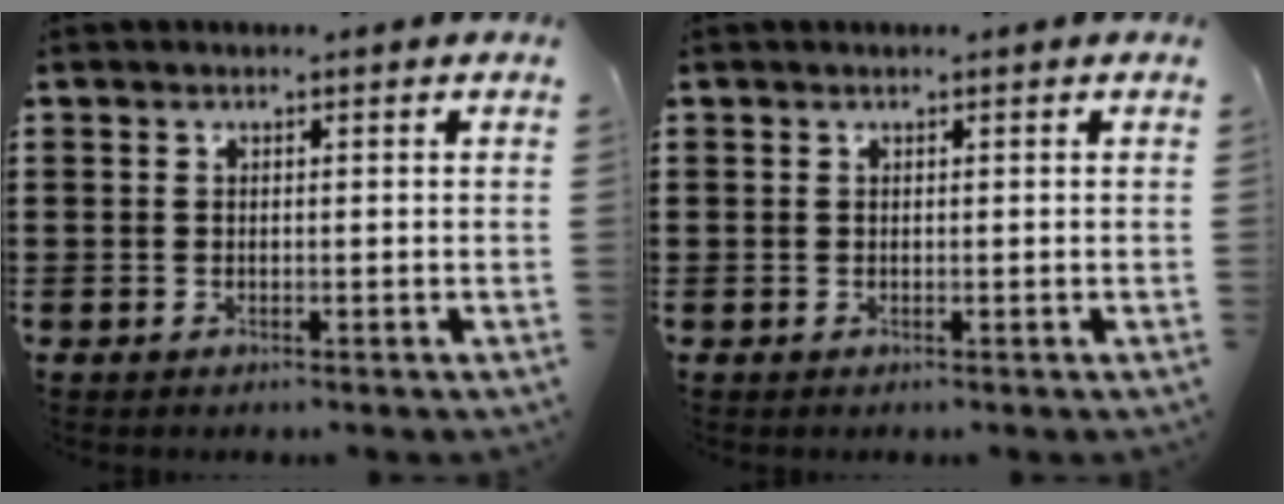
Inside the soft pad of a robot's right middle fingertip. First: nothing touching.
{"total": 0.0}